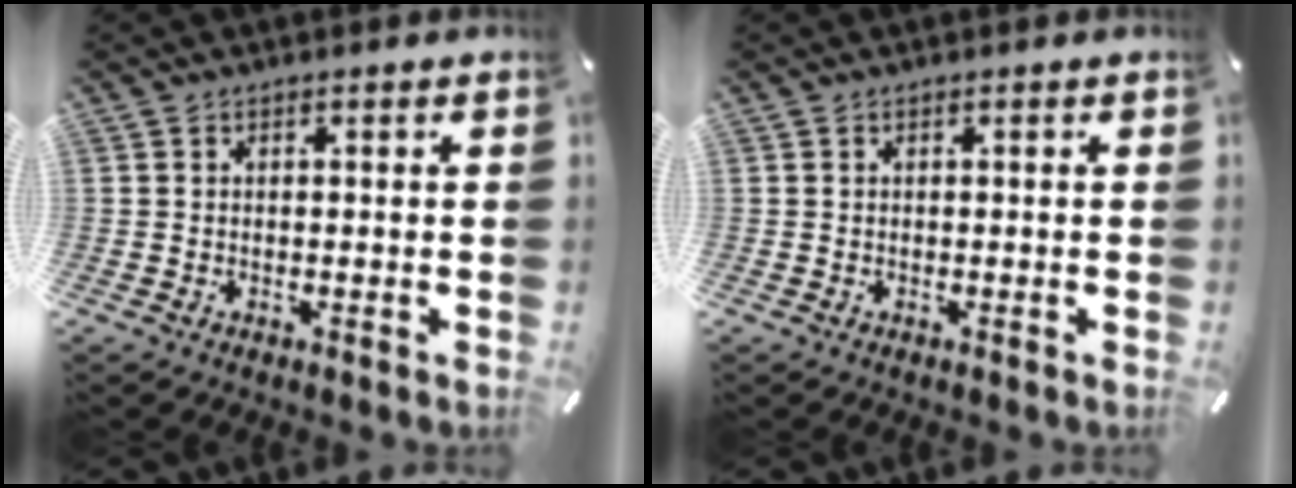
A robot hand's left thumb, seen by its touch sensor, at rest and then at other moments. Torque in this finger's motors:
{"motor_torque": [0.00, 0.00, -0.02, -0.01, 0.00]}